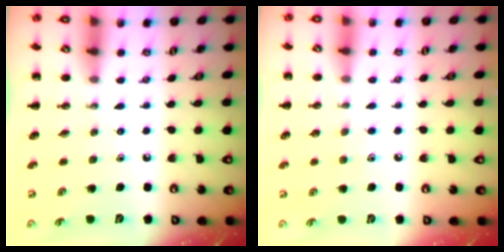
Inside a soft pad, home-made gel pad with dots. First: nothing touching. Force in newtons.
{"total": 3.6, "press": 3.5, "slide": 0.8}